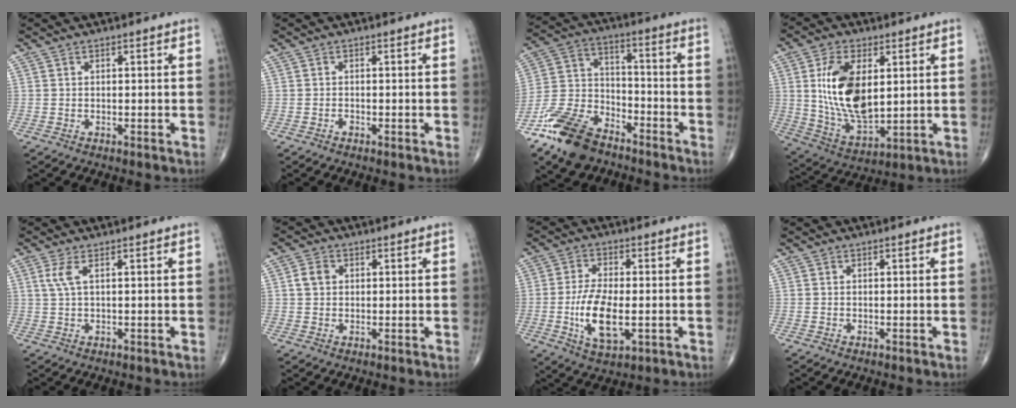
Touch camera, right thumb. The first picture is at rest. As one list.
[{"total": 0.6, "force": [-0.5, 0.3, 0.2], "torque": [-0.004, 0.003, -0.009]}, {"total": 14.9, "force": [-10.6, 7.9, 7.0], "torque": [-0.122, 0.061, -0.205]}, {"total": 15.6, "force": [2.9, 8.2, 12.9], "torque": [-0.236, -0.020, 0.065]}, {"total": 2.6, "force": [0.9, 0.6, 2.4], "torque": [-0.069, 0.008, 0.026]}, {"total": 3.0, "force": [0.6, 2.5, 1.7], "torque": [-0.028, 0.005, 0.010]}, {"total": 10.3, "force": [-2.1, 4.6, 9.0], "torque": [-0.171, -0.002, -0.034]}, {"total": 0.0}]